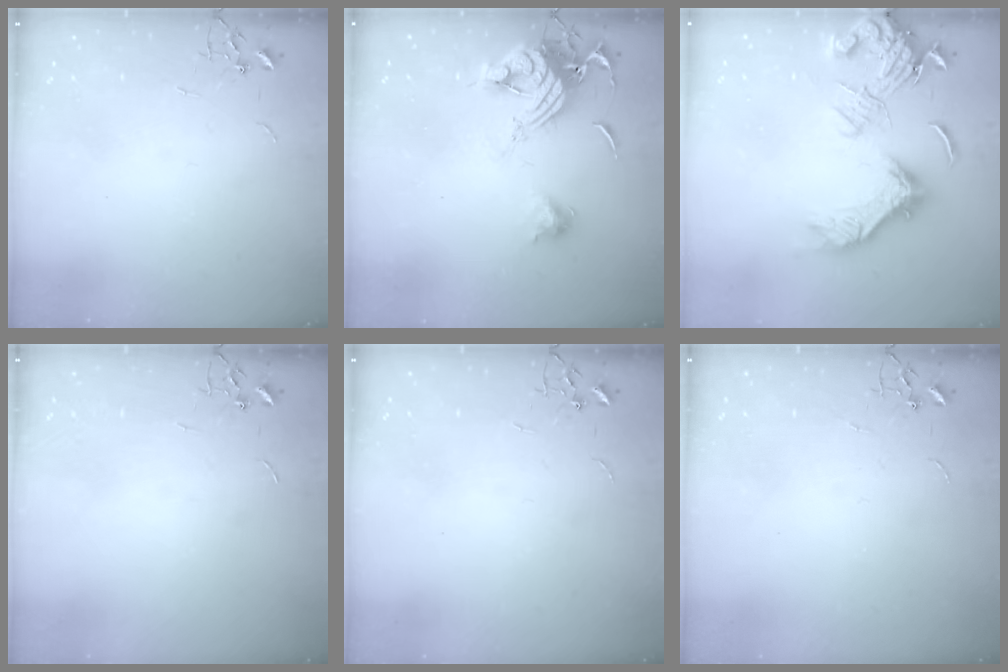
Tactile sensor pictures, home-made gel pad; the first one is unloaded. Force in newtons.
{"total": 15.4, "press": 15.3, "slide": 1.6}
{"total": 17.9, "press": 17.8, "slide": 2.3}
{"total": 0.0}
{"total": 0.0}
{"total": 0.0}